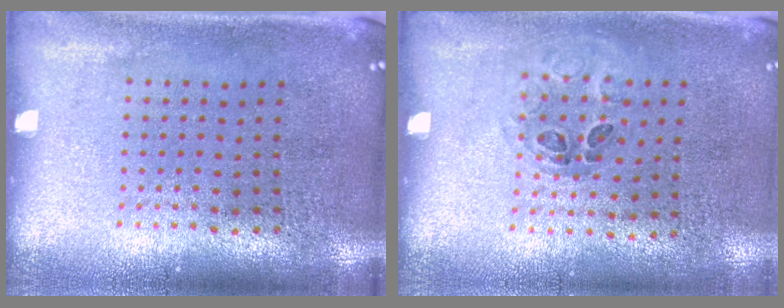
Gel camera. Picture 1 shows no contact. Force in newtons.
{"total": 1.1, "press": 0.7, "slide": 0.8}